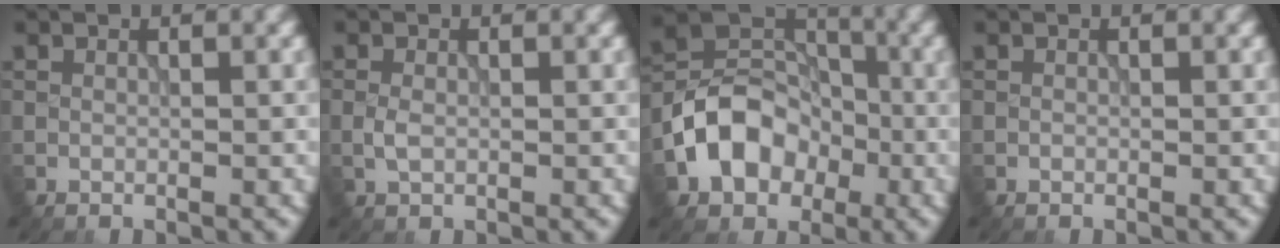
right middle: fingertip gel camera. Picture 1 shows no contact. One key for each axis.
{"total": 1.2, "fx": -0.2, "fy": 0.8, "fz": 0.9, "tx": -0.024, "ty": 0.000, "tz": -0.006}
{"total": 7.3, "fx": -2.9, "fy": 5.6, "fz": 3.7, "tx": -0.053, "ty": 0.005, "tz": -0.059}
{"total": 0.0}